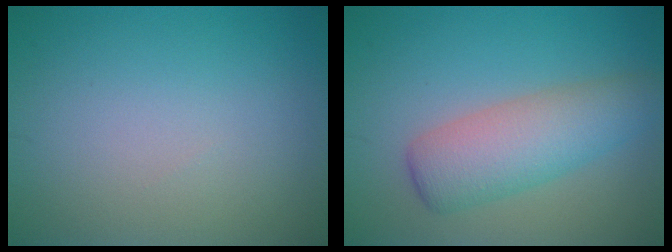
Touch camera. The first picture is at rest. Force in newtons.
{"total": 5.2, "press": 5.2, "slide": 0.1}